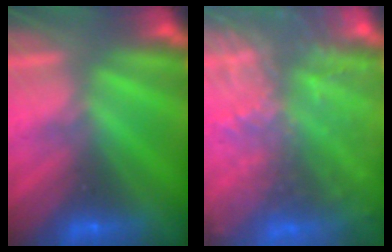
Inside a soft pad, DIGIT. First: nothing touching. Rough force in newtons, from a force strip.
{"total": 7.1}